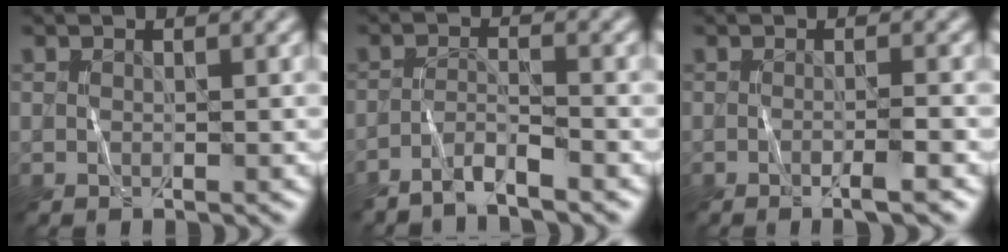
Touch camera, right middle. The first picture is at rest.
{"total": 2.2, "force": [-2.0, 0.0, 0.9], "torque": [-0.016, 0.008, -0.046]}
{"total": 2.1, "force": [-0.8, 0.3, 1.9], "torque": [-0.023, 0.004, -0.017]}